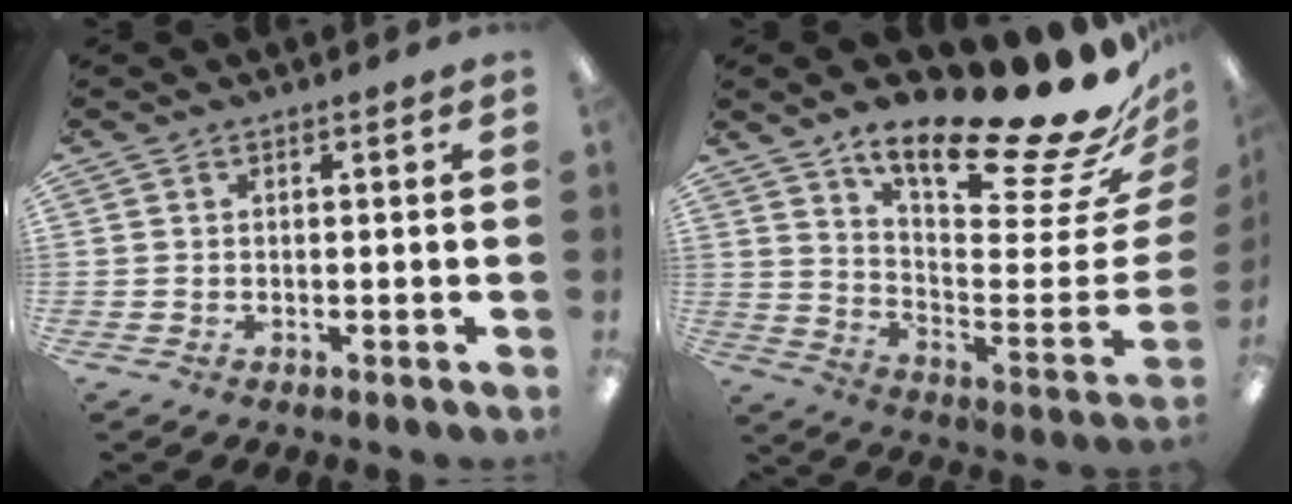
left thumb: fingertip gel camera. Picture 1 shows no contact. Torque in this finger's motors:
{"motor_torque": [0.33, 0.28, 1.13, -1.64, 0.13]}